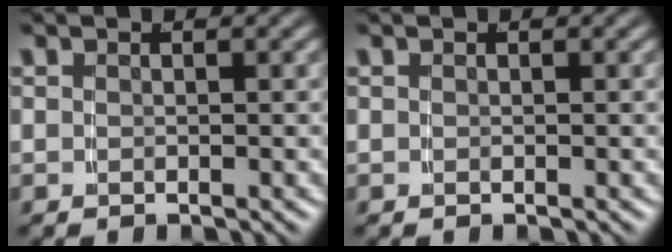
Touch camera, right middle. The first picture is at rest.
{"total": 0.0}